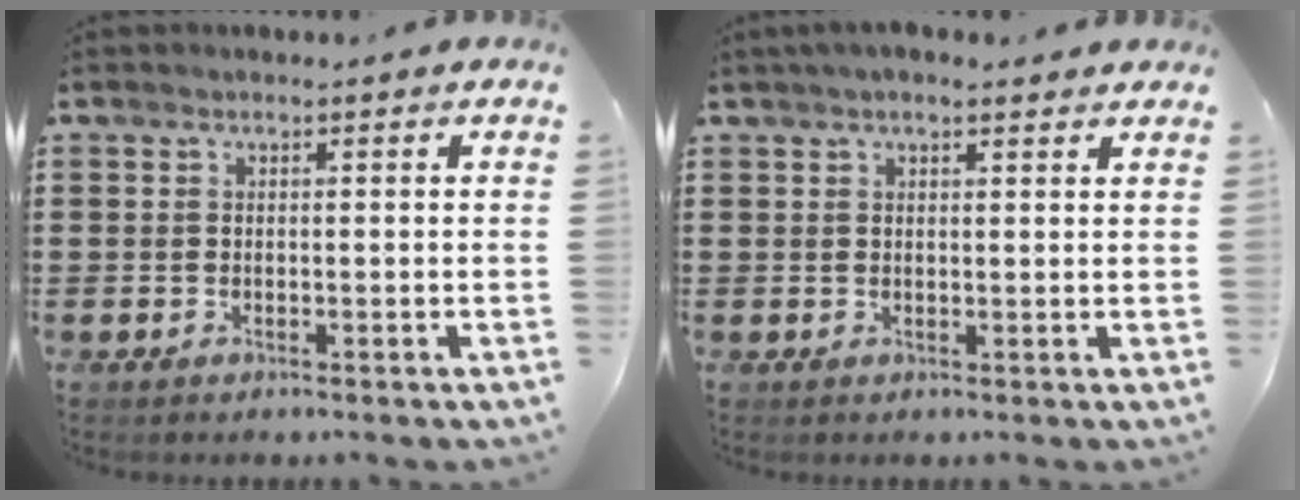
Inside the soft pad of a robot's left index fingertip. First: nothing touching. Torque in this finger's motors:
{"motor_torque": [-0.47, -0.23, -0.65, -0.01]}